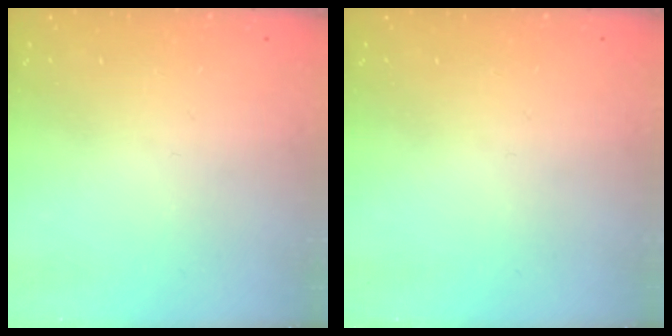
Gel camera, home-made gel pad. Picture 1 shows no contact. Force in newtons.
{"total": 0.0}